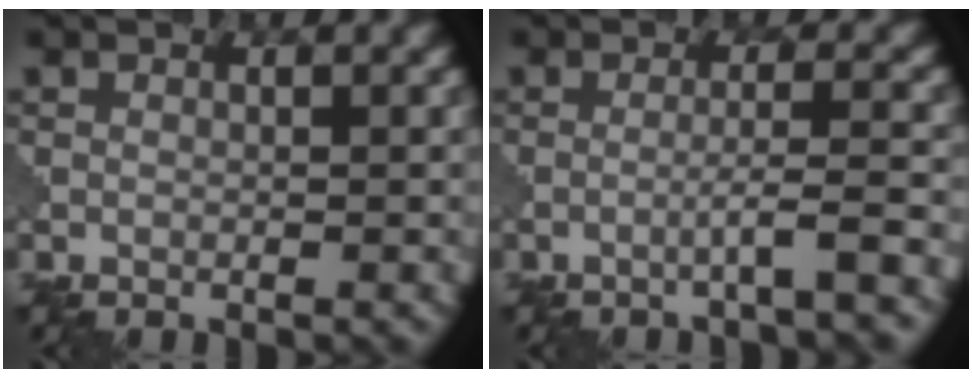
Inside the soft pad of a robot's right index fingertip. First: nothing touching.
{"total": 2.3, "force": [-1.3, -0.1, 1.8], "torque": [-0.021, 0.016, -0.031]}